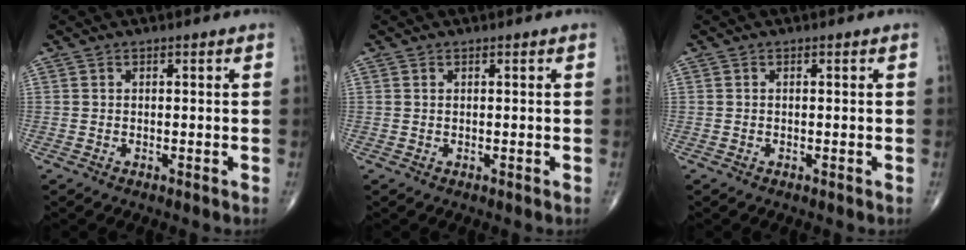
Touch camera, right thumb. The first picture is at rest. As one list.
[{"total": 0.0}, {"total": 0.0}]